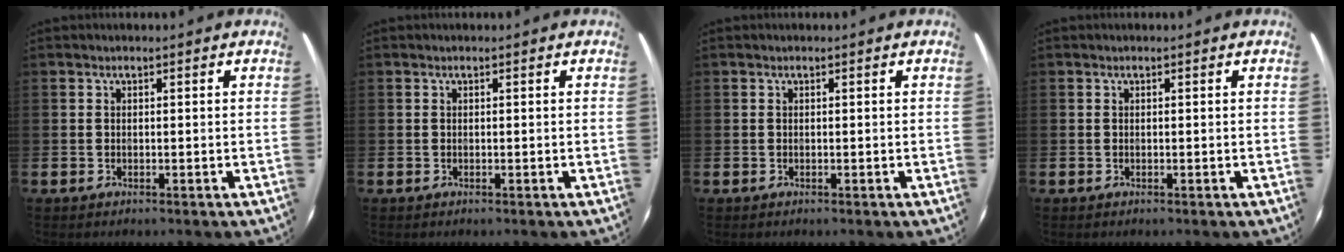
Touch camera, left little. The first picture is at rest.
{"total": 0.0}
{"total": 0.0}
{"total": 0.0}